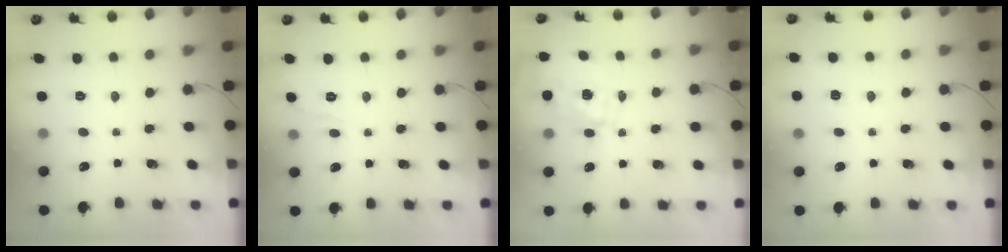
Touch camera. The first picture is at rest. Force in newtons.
{"total": 1.7, "press": 0.3, "slide": 1.6}
{"total": 9.4, "press": 9.4, "slide": 1.1}
{"total": 1.7, "press": 1.0, "slide": 1.3}